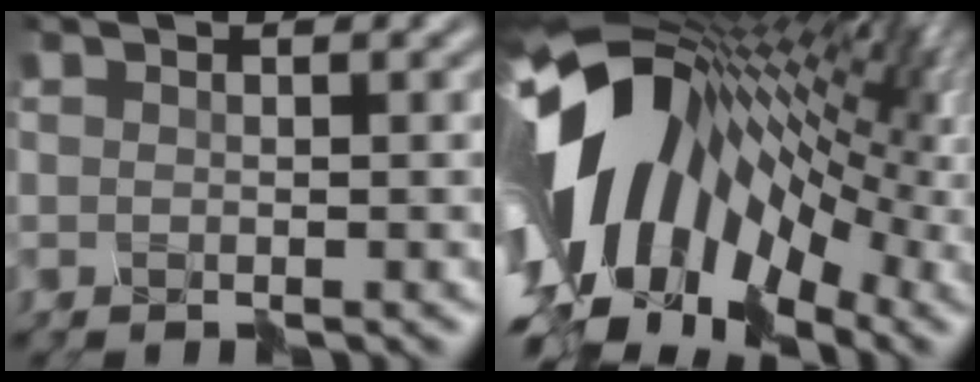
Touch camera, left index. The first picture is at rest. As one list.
[{"total": 14.4, "force": [-1.5, 8.6, 11.5], "torque": [-0.205, 0.018, -0.036]}]